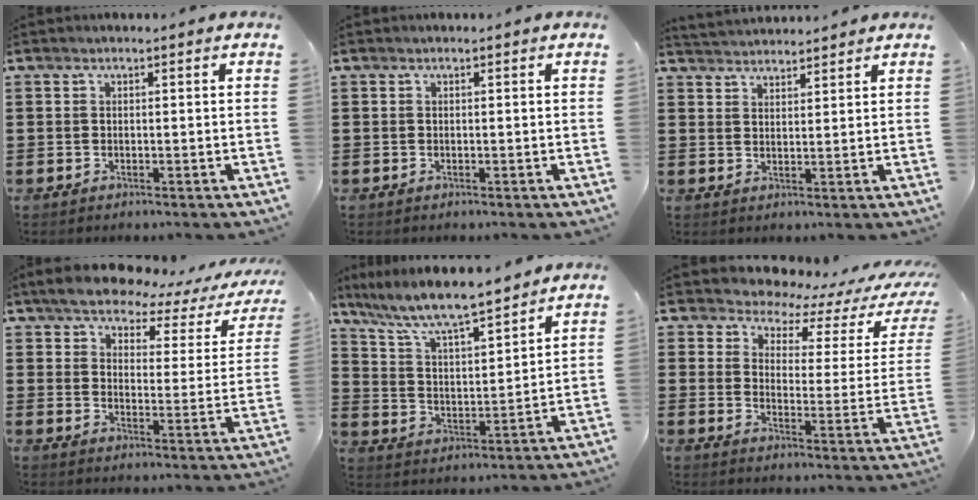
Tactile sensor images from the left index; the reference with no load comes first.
{"total": 0.0}
{"total": 2.7, "force": [2.7, 0.0, -0.3], "torque": [-0.003, -0.007, 0.051]}
{"total": 5.5, "force": [5.1, 1.2, 1.8], "torque": [-0.066, -0.027, 0.085]}
{"total": 7.4, "force": [6.6, 0.6, 3.2], "torque": [-0.091, -0.042, 0.110]}
{"total": 4.4, "force": [4.0, 1.6, 0.8], "torque": [-0.037, -0.035, 0.062]}